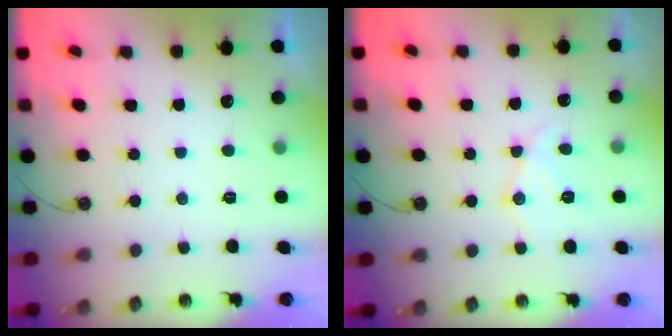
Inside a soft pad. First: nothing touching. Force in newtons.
{"total": 10.4, "press": 10.4, "slide": 0.2}